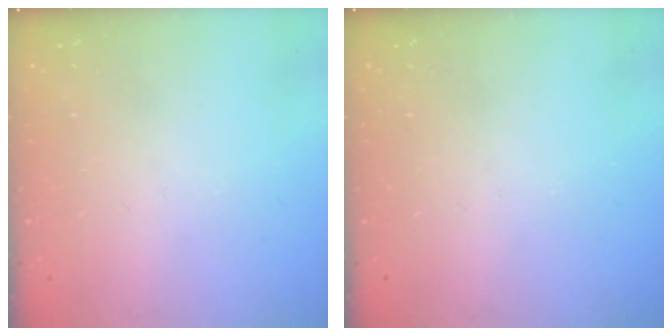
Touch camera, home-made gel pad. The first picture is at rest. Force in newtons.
{"total": 0.0}